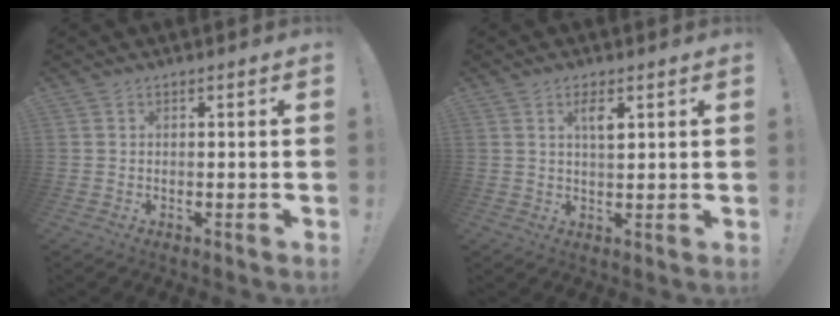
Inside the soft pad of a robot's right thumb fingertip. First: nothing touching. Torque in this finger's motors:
{"motor_torque": [0.84, 1.25, 0.82, -0.52, 0.13]}